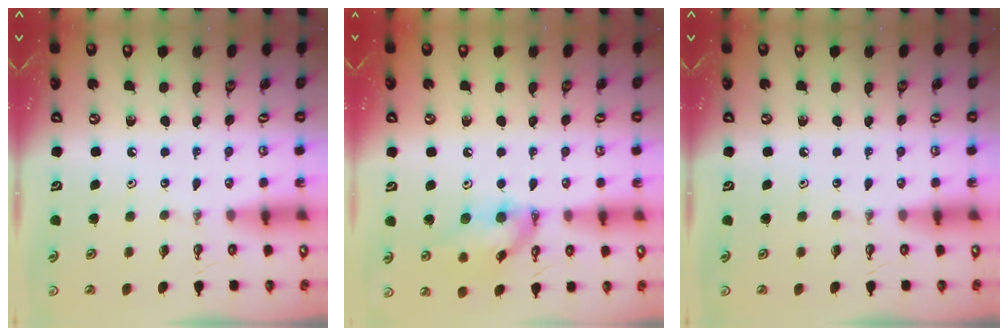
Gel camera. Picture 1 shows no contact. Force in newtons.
{"total": 12.9, "press": 12.8, "slide": 1.5}
{"total": 0.0}